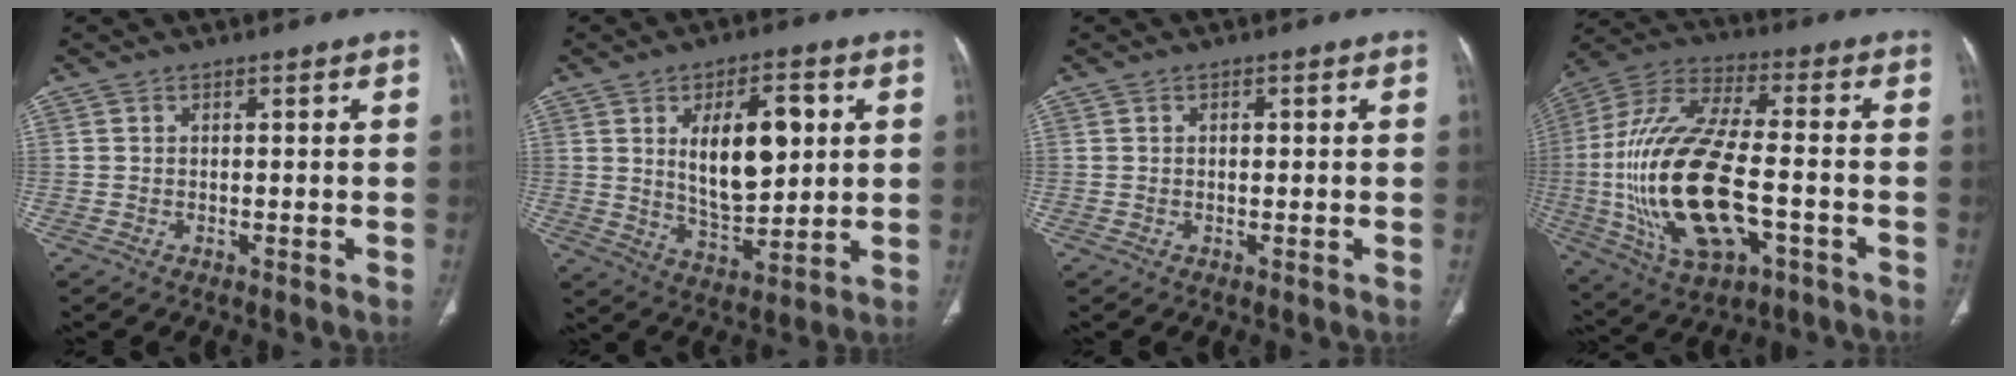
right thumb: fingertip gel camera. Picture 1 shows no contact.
{"total": 14.4, "force": [3.4, 7.0, 12.2], "torque": [-0.171, -0.015, 0.067]}
{"total": 0.9, "force": [0.2, 0.6, 0.7], "torque": [-0.011, 0.001, 0.003]}
{"total": 23.1, "force": [-4.3, 9.9, 20.4], "torque": [-0.427, 0.017, -0.063]}